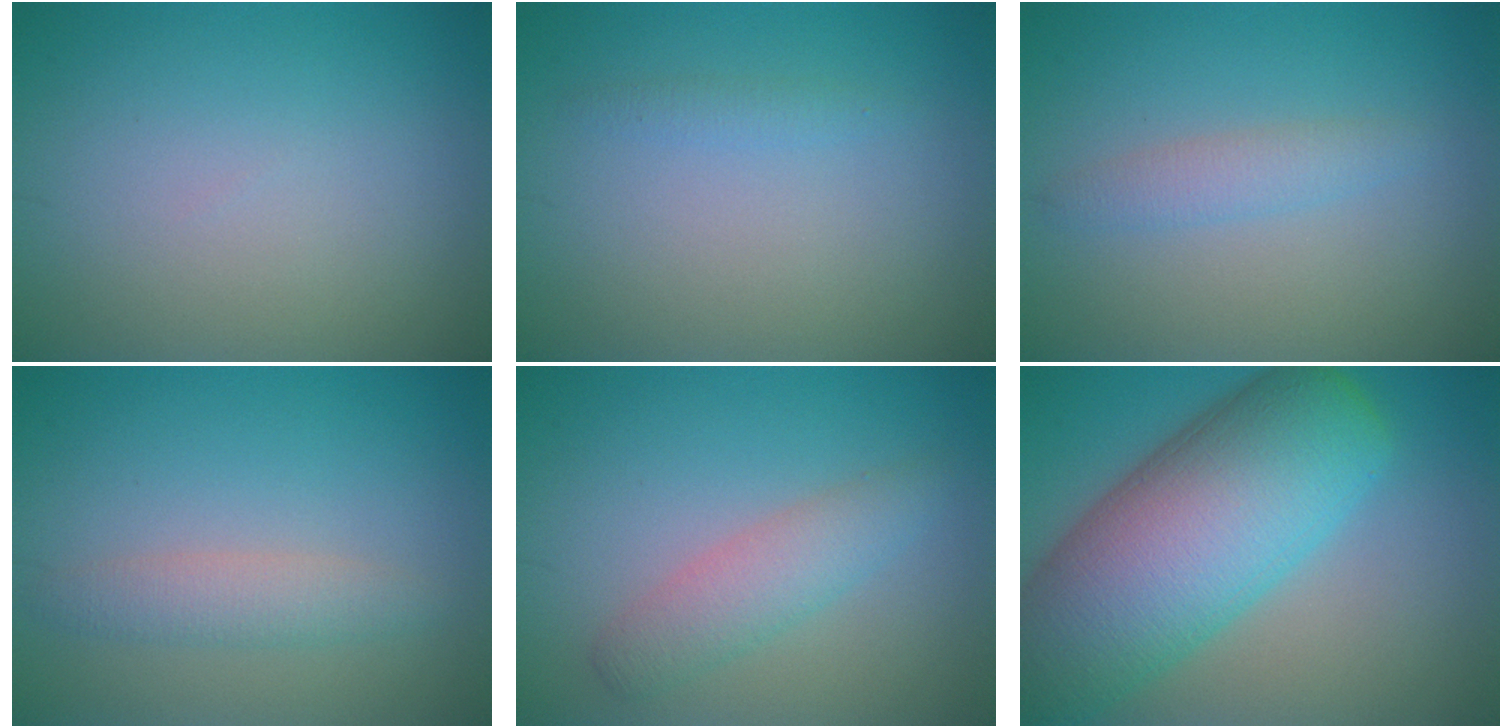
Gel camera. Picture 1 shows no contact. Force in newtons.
{"total": 0.9, "press": 0.9, "slide": 0.0}
{"total": 1.8, "press": 1.8, "slide": 0.1}
{"total": 2.2, "press": 2.2, "slide": 0.1}
{"total": 2.9, "press": 2.9, "slide": 0.1}
{"total": 13.9, "press": 13.8, "slide": 0.7}